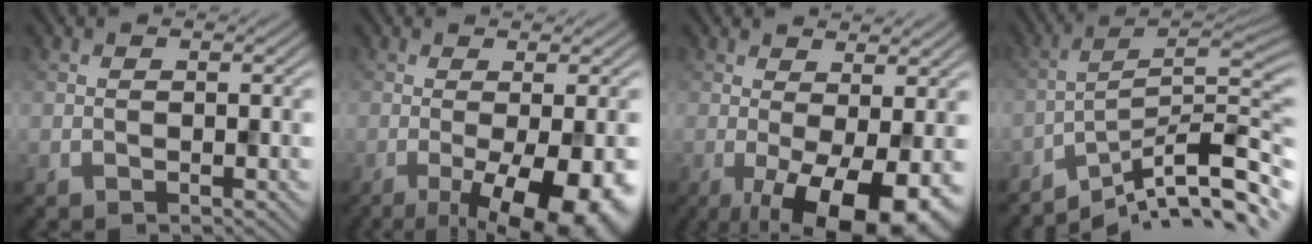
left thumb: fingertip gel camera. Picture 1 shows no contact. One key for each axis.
{"total": 11.1, "fx": -3.9, "fy": 3.1, "fz": 9.9, "tx": -0.134, "ty": -0.010, "tz": -0.046}
{"total": 10.1, "fx": -2.7, "fy": 3.4, "fz": 9.2, "tx": -0.136, "ty": -0.003, "tz": -0.035}
{"total": 11.0, "fx": -7.0, "fy": 2.0, "fz": 8.3, "tx": -0.130, "ty": 0.005, "tz": -0.123}